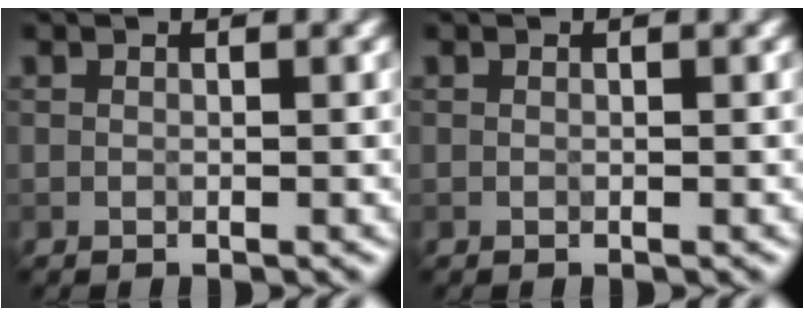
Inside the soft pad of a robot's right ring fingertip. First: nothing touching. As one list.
[{"total": 0.0}]